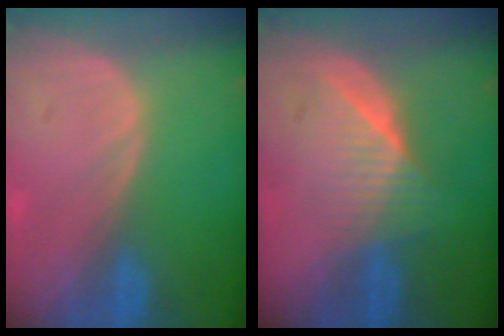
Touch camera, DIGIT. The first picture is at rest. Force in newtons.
{"total": 6.5, "press": 6.1, "slide": 2.2}